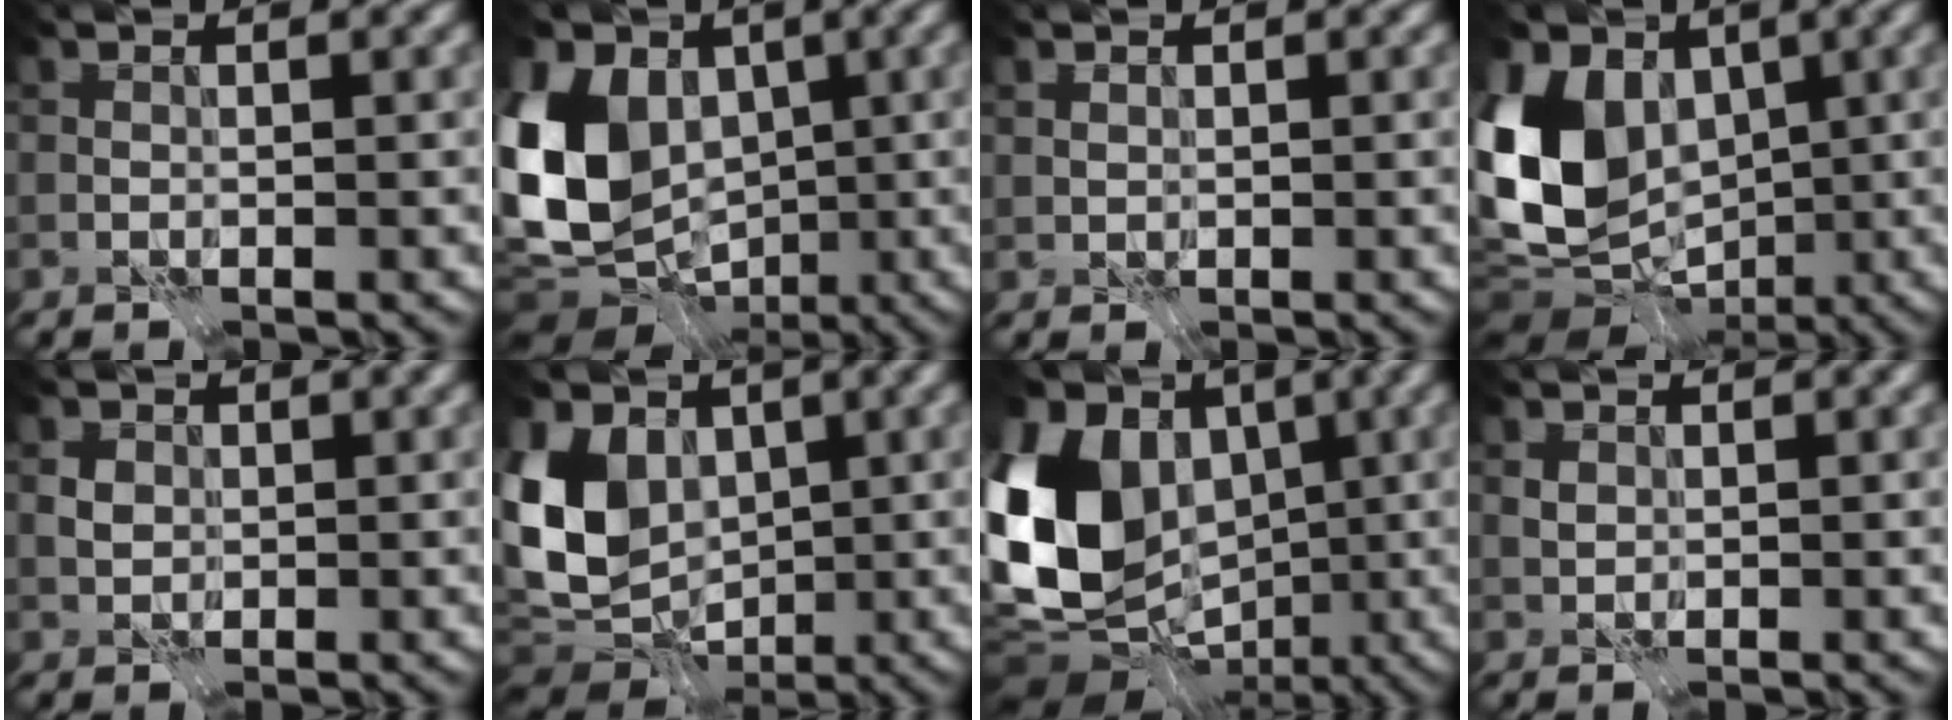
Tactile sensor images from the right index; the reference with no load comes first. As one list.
[{"total": 14.0, "force": [0.5, 11.1, 8.6], "torque": [-0.195, 0.002, 0.010]}, {"total": 0.8, "force": [0.4, 0.6, 0.3], "torque": [-0.007, 0.000, 0.010]}, {"total": 12.6, "force": [0.8, 9.7, 8.0], "torque": [-0.184, 0.003, 0.006]}, {"total": 1.5, "force": [0.2, 1.3, 0.6], "torque": [-0.012, 0.000, 0.002]}, {"total": 10.9, "force": [1.2, 8.3, 6.9], "torque": [-0.158, 0.002, 0.012]}, {"total": 16.4, "force": [0.6, 12.5, 10.6], "torque": [-0.235, 0.014, 0.000]}, {"total": 1.0, "force": [0.3, 0.9, 0.4], "torque": [-0.008, 0.000, 0.006]}]